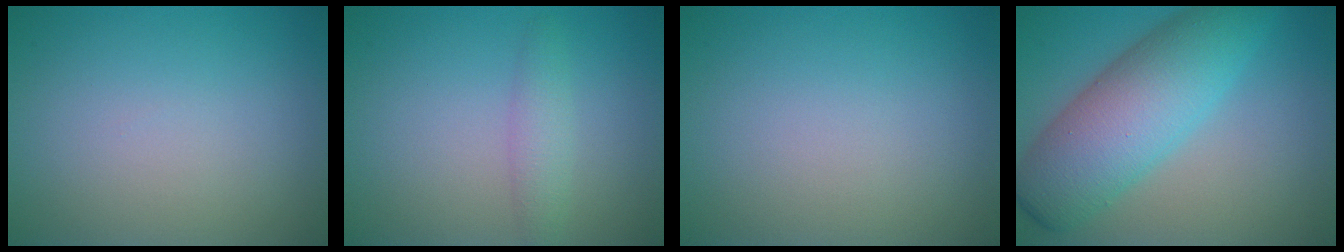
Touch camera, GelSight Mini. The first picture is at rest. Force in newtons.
{"total": 1.9, "press": 1.9, "slide": 0.1}
{"total": 0.0}
{"total": 8.4, "press": 8.4, "slide": 0.1}